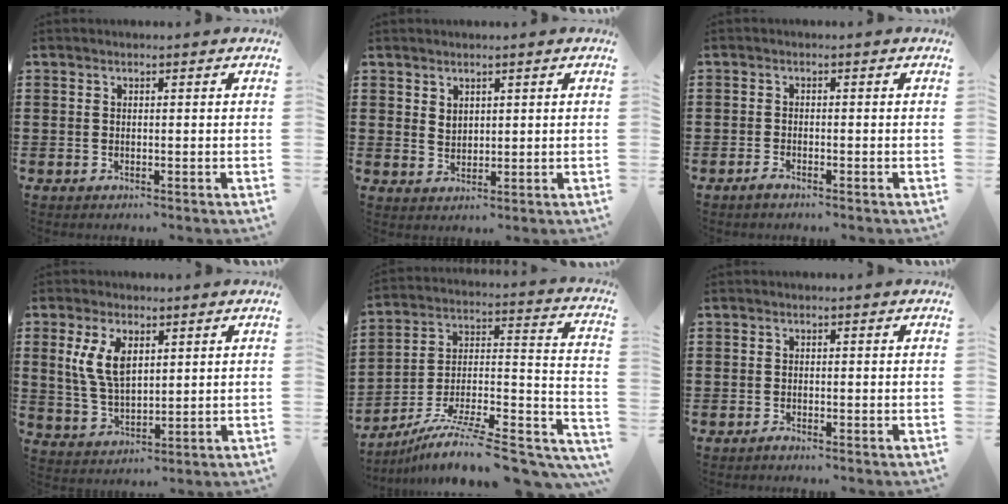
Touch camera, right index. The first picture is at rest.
{"total": 1.9, "force": [1.6, 1.1, 0.2], "torque": [-0.006, 0.003, 0.031]}
{"total": 1.2, "force": [-1.1, 0.1, 0.3], "torque": [-0.008, -0.004, -0.021]}
{"total": 7.1, "force": [2.4, 3.6, 5.6], "torque": [-0.127, 0.006, 0.041]}
{"total": 10.6, "force": [-8.1, 1.4, 6.7], "torque": [-0.099, 0.012, -0.148]}
{"total": 0.6, "force": [-0.6, -0.1, -0.1], "torque": [0.001, -0.001, -0.013]}